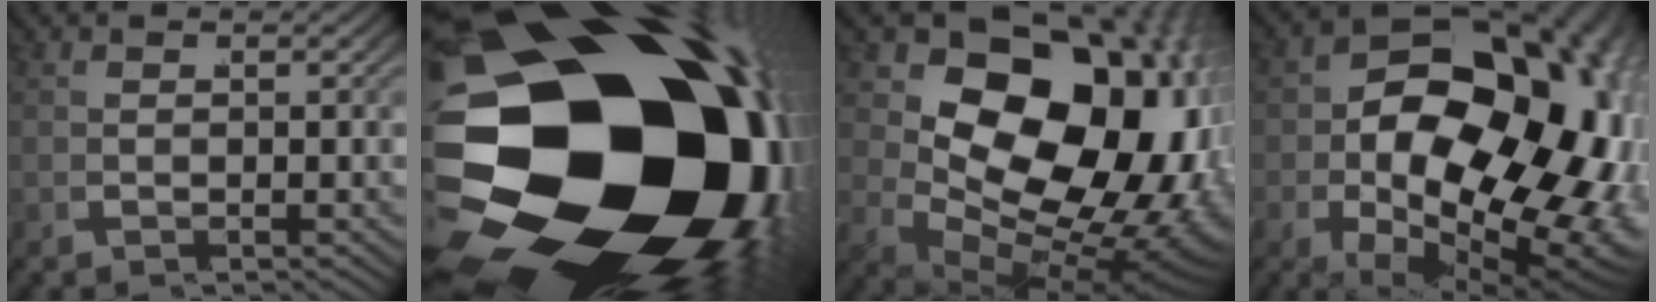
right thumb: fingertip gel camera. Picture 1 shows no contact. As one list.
[{"total": 49.4, "force": [-5.5, 31.6, 37.5], "torque": [-0.574, -0.085, -0.049]}, {"total": 25.5, "force": [0.1, 16.9, 19.1], "torque": [-0.332, -0.062, 0.039]}, {"total": 27.6, "force": [-2.1, 17.9, 20.9], "torque": [-0.323, -0.061, -0.003]}]